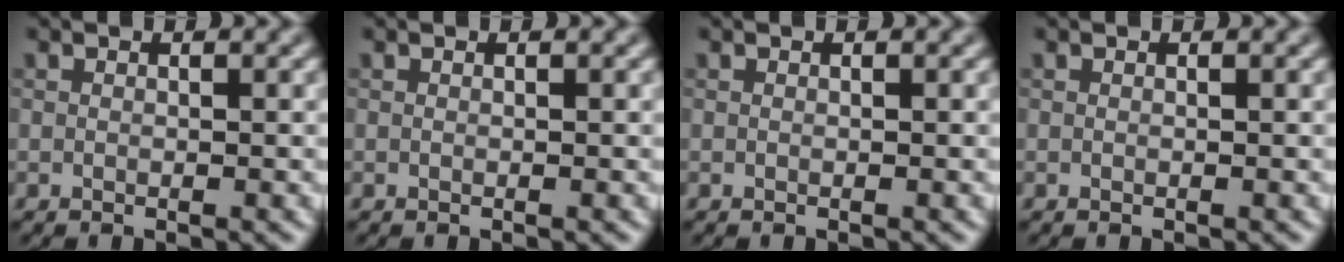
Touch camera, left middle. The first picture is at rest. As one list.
[{"total": 0.0}, {"total": 0.0}, {"total": 0.0}]